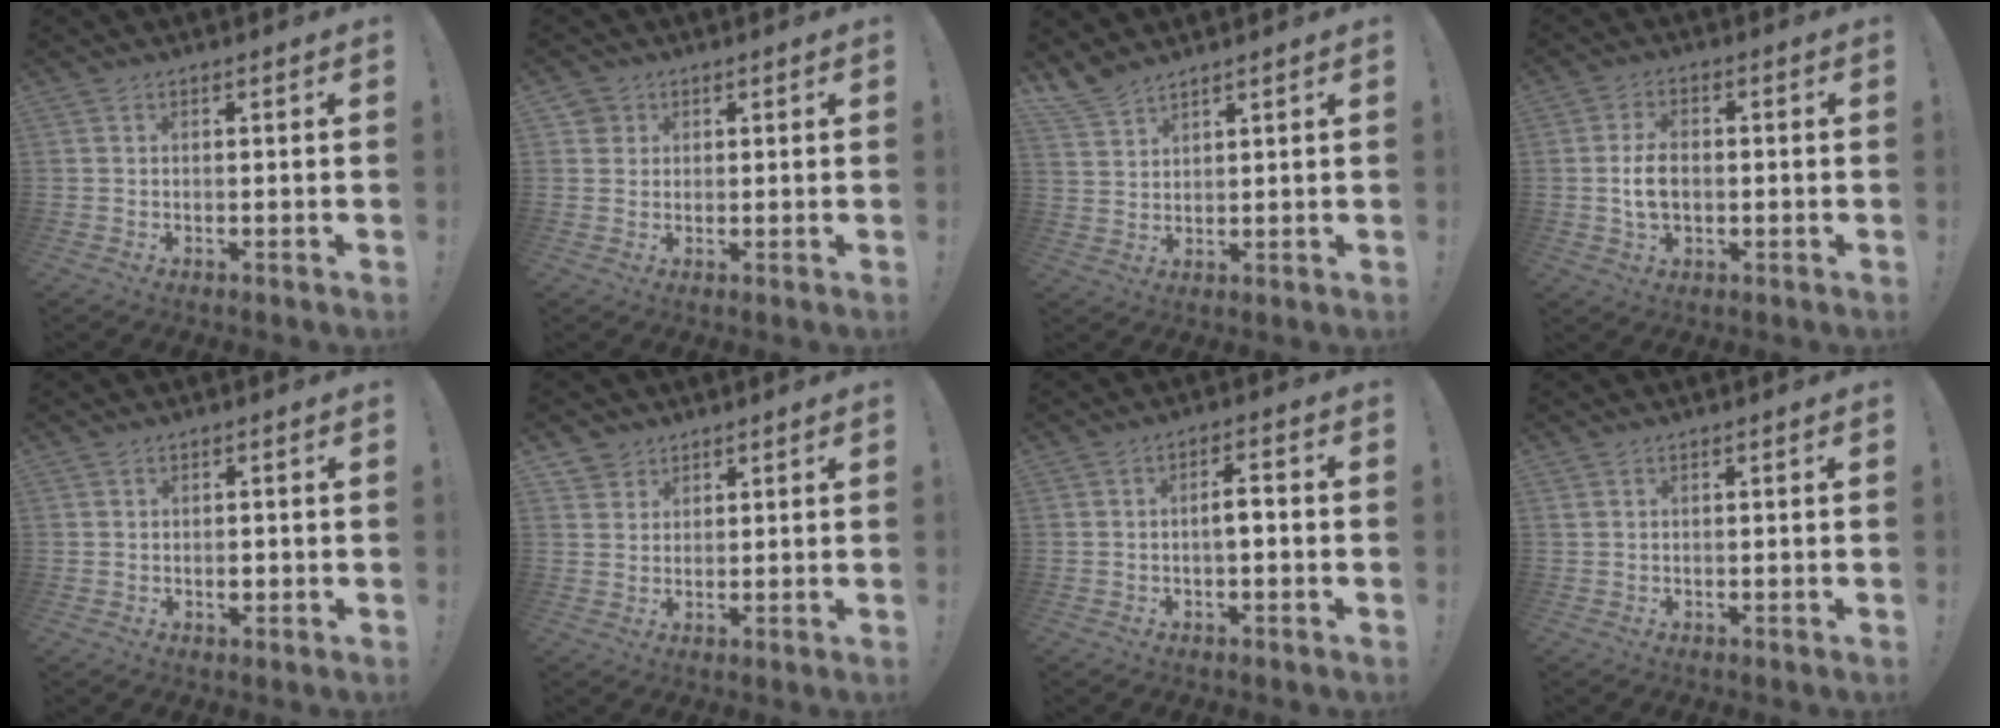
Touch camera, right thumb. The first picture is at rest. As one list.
[{"total": 2.7, "force": [1.2, 2.4, 0.4], "torque": [-0.005, -0.003, 0.021]}, {"total": 5.5, "force": [4.9, 1.7, 1.8], "torque": [-0.035, -0.030, 0.094]}, {"total": 7.0, "force": [-0.3, 4.7, 5.2], "torque": [-0.087, 0.001, -0.010]}, {"total": 2.5, "force": [0.4, 2.4, 0.7], "torque": [0.010, -0.010, 0.004]}, {"total": 3.8, "force": [2.6, 2.8, 0.0], "torque": [-0.002, -0.017, 0.050]}, {"total": 3.9, "force": [-1.0, 1.2, 3.6], "torque": [-0.056, 0.008, -0.022]}, {"total": 0.5, "force": [0.3, 0.3, 0.3], "torque": [-0.013, 0.003, 0.007]}]